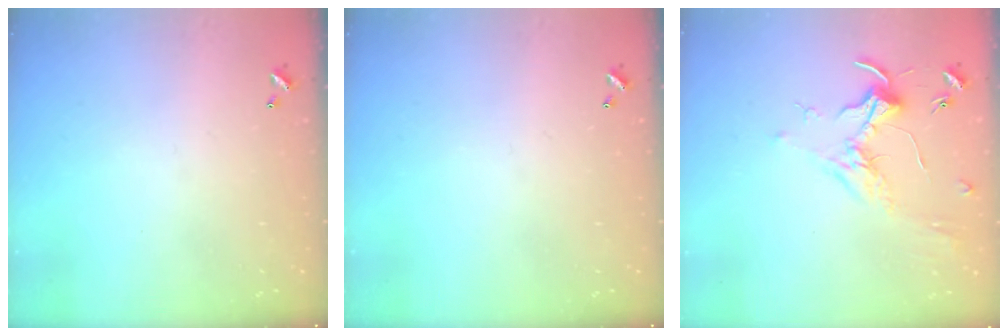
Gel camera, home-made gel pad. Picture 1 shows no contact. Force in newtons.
{"total": 0.0}
{"total": 1.7, "press": 1.5, "slide": 0.7}